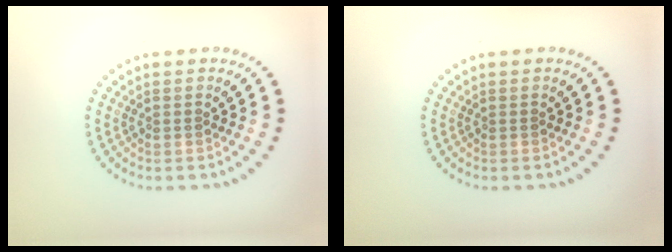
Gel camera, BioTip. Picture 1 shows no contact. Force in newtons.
{"total": 0.0}